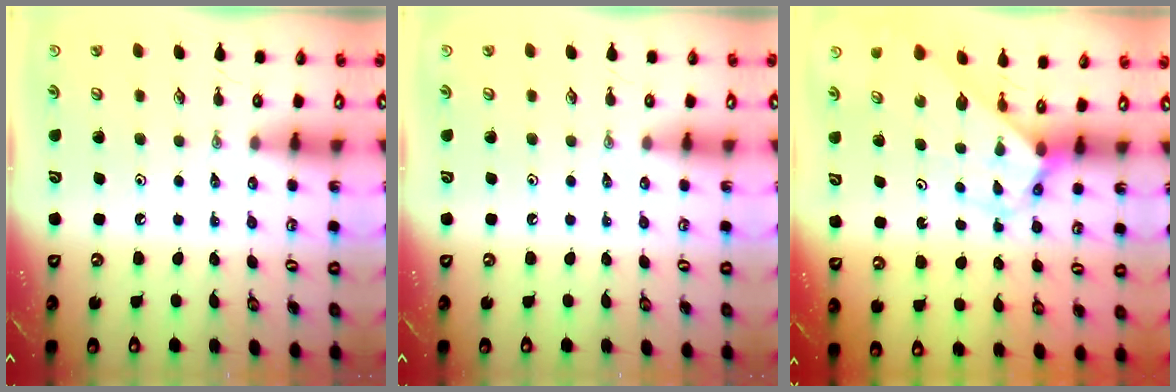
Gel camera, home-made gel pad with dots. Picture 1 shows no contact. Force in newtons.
{"total": 0.0}
{"total": 2.8, "press": 2.8, "slide": 0.1}